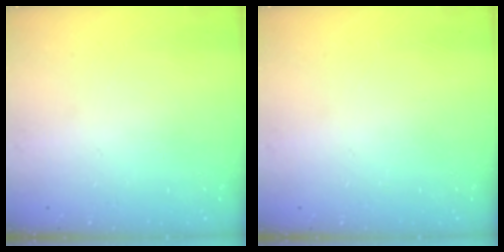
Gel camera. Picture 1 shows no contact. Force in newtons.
{"total": 0.0}